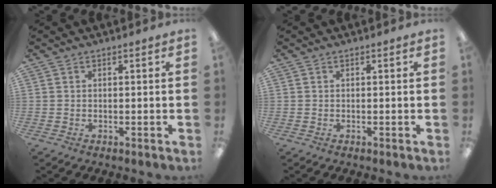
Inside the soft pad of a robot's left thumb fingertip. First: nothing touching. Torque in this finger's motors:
{"motor_torque": [0.00, 0.00, 0.02, 0.02, 0.00]}